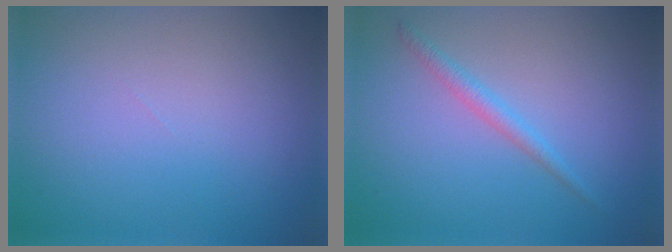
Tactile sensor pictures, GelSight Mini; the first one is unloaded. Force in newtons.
{"total": 1.4, "press": 1.4, "slide": 0.1}